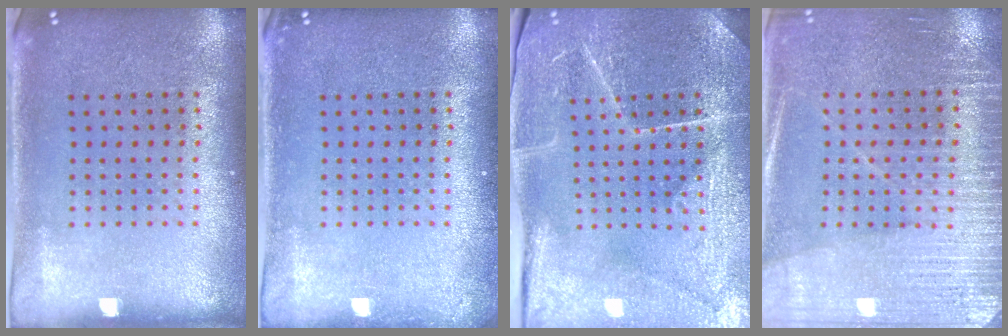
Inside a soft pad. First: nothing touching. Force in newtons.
{"total": 0.6, "press": 0.6, "slide": 0.1}
{"total": 4.1, "press": 4.0, "slide": 1.0}
{"total": 3.0, "press": 2.9, "slide": 0.7}